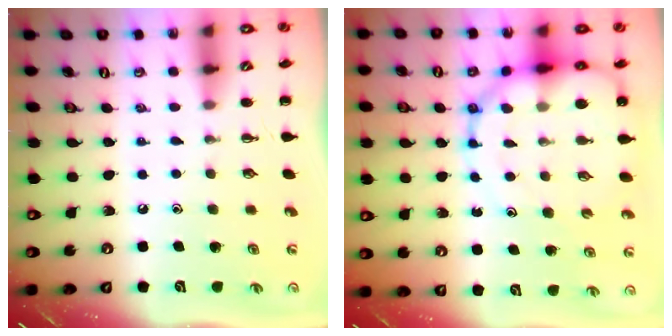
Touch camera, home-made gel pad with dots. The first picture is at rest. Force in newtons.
{"total": 15.1, "press": 14.6, "slide": 3.9}